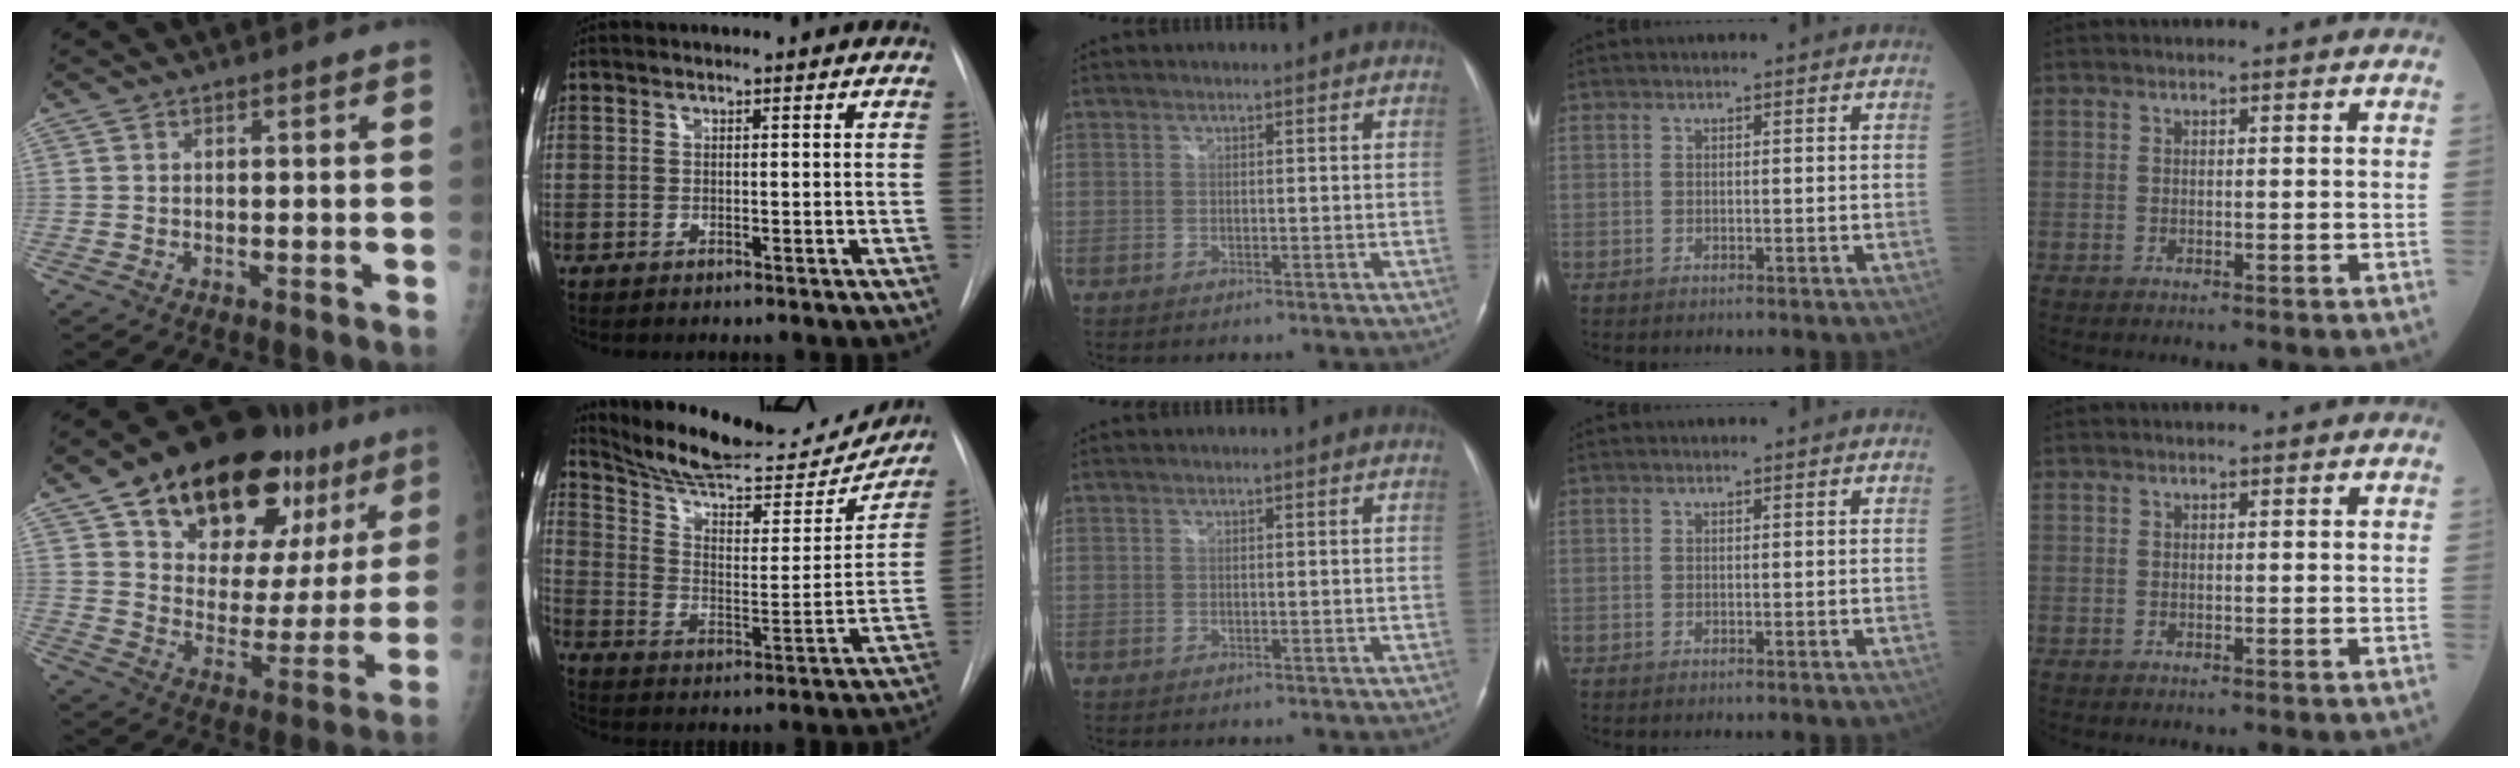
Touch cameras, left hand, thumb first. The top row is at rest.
{"thumb": {"total": 27.1, "force": [16.6, 13.9, 16.3], "torque": [-0.197, -0.045, 0.253]}, "index": {"total": 24.6, "force": [22.8, 5.2, 7.8], "torque": [-0.120, -0.042, 0.316]}}